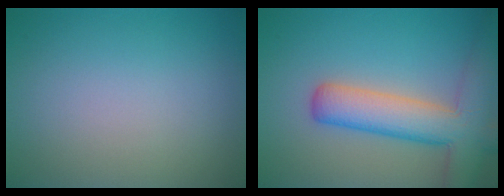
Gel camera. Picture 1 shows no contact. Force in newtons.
{"total": 7.6, "press": 7.6, "slide": 0.4}